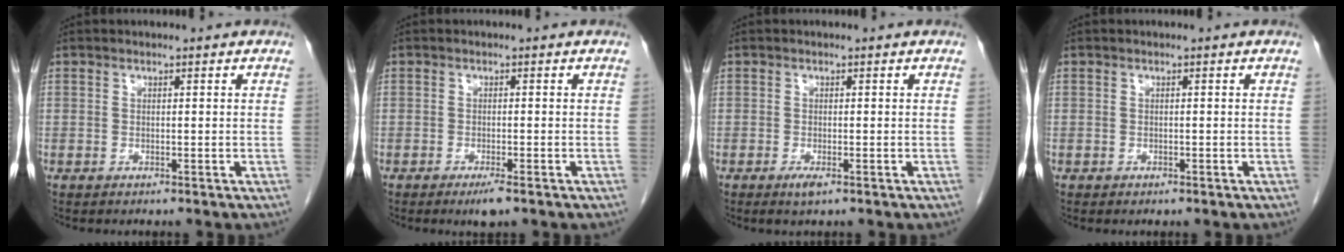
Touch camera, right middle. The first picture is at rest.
{"total": 2.4, "force": [-1.5, 0.3, 1.8], "torque": [-0.029, -0.004, -0.023]}
{"total": 1.4, "force": [-0.8, 0.3, 1.1], "torque": [-0.021, -0.003, -0.013]}
{"total": 0.0}